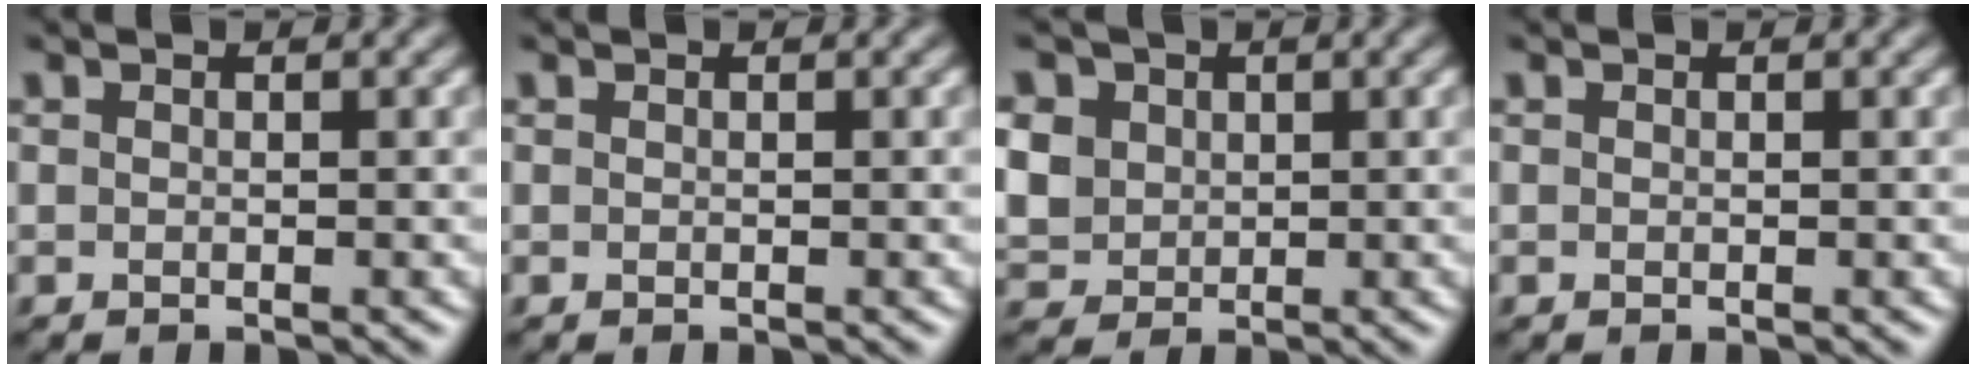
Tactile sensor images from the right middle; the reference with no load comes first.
{"total": 0.0}
{"total": 8.5, "force": [2.7, 7.0, 4.1], "torque": [-0.104, 0.026, 0.039]}
{"total": 0.0}